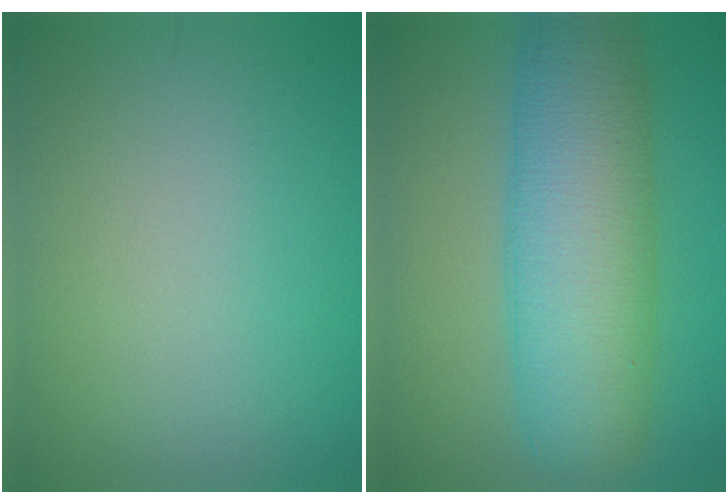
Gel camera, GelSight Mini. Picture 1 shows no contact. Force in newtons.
{"total": 10.4, "press": 10.4, "slide": 0.3}